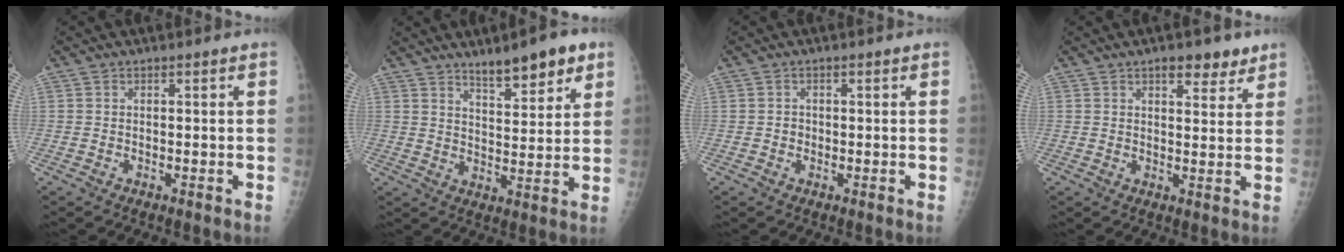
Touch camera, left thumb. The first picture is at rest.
{"total": 9.7, "force": [6.7, 2.8, 6.4], "torque": [-0.074, -0.037, 0.104]}
{"total": 1.1, "force": [-0.1, 1.1, 0.3], "torque": [0.001, 0.004, -0.003]}
{"total": 5.6, "force": [3.8, 2.4, 3.4], "torque": [-0.023, -0.019, 0.051]}